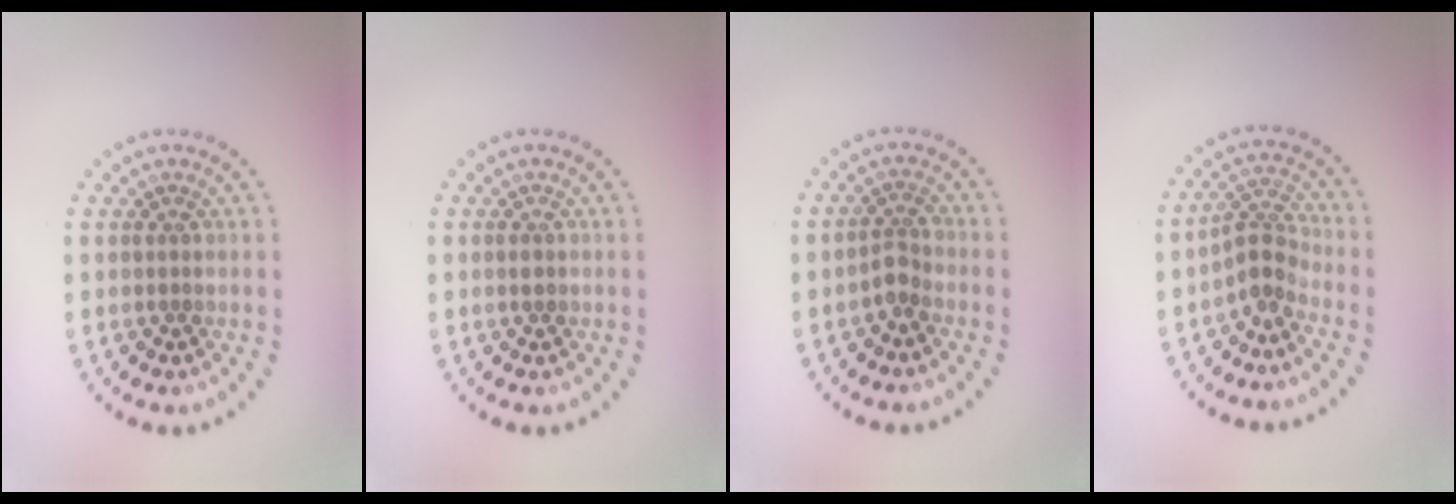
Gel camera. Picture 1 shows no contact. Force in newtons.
{"total": 0.9, "press": 0.9, "slide": 0.0}
{"total": 1.7, "press": 1.3, "slide": 1.1}
{"total": 2.6, "press": 1.9, "slide": 1.9}